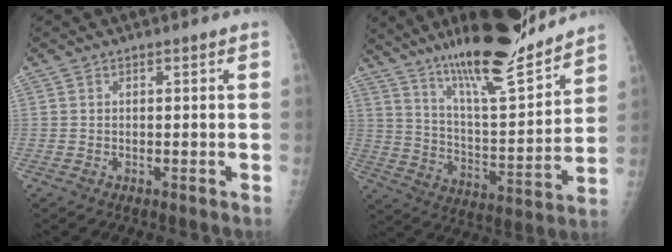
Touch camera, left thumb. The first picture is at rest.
{"total": 21.0, "force": [16.7, 3.4, 12.3], "torque": [-0.174, -0.093, 0.281]}